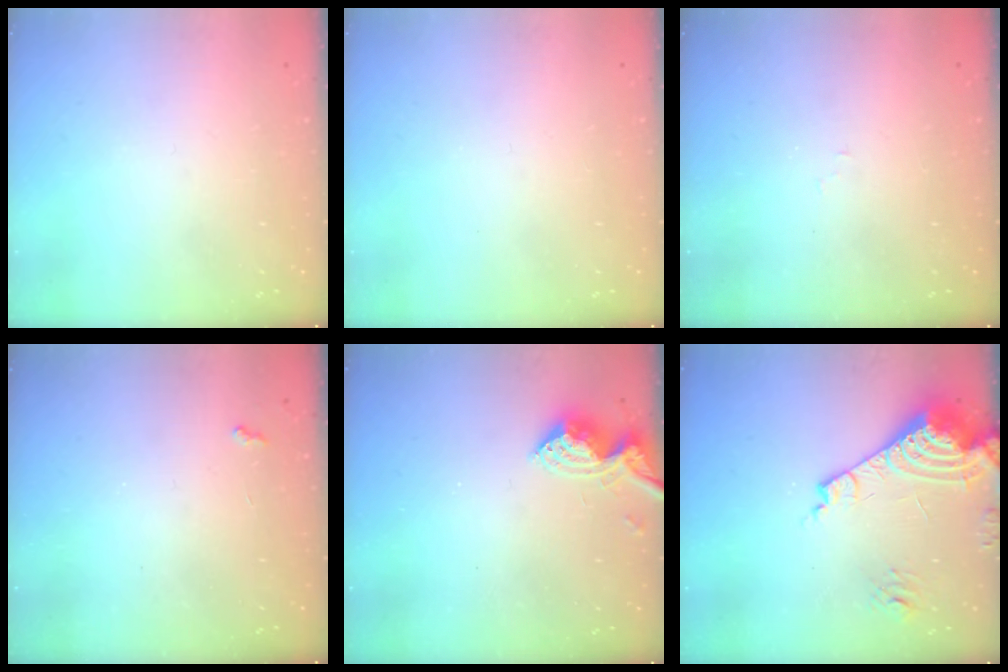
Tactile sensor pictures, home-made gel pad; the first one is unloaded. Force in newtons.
{"total": 0.0}
{"total": 6.8, "press": 6.7, "slide": 0.6}
{"total": 2.8, "press": 2.8, "slide": 0.4}
{"total": 9.2, "press": 9.2, "slide": 0.6}
{"total": 15.2, "press": 15.0, "slide": 2.1}